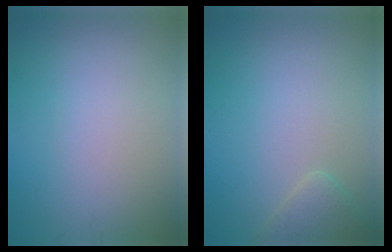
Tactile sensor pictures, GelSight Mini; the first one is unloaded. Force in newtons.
{"total": 1.9, "press": 1.9, "slide": 0.1}